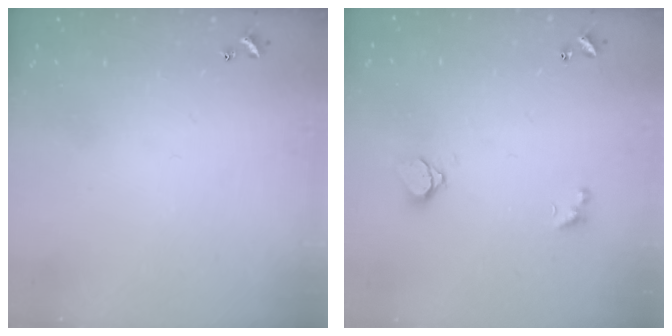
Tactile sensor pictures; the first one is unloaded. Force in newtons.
{"total": 1.6, "press": 1.5, "slide": 0.5}